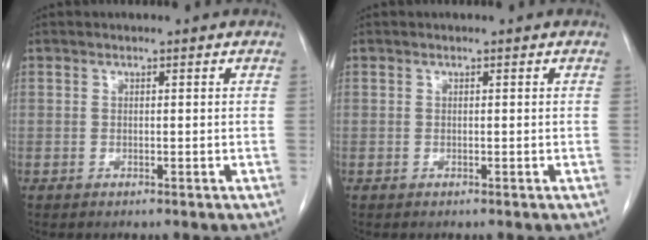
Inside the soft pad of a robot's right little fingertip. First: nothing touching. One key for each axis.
{"total": 0.0}